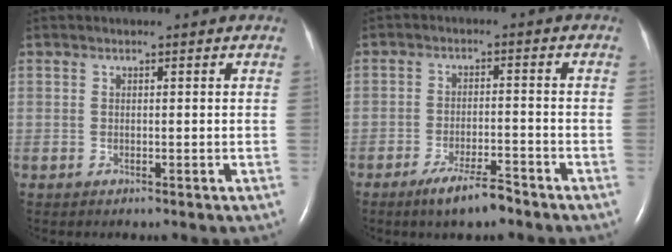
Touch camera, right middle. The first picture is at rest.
{"total": 5.8, "force": [-4.4, 0.8, 3.8], "torque": [-0.072, -0.008, -0.076]}